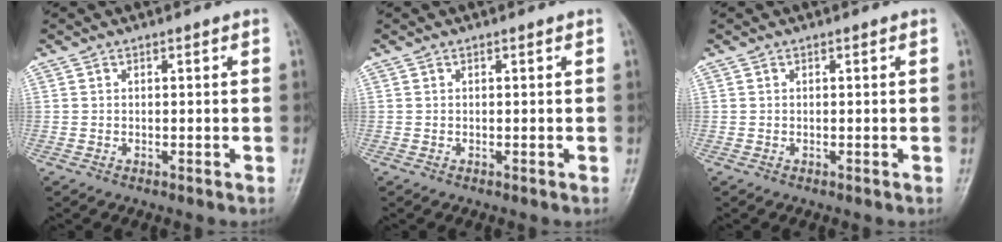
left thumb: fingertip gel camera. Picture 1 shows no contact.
{"total": 0.0}
{"total": 0.0}